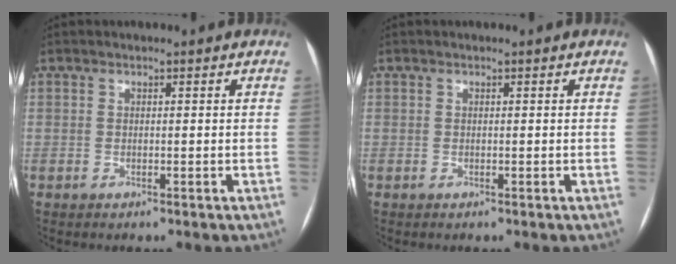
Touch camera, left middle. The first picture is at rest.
{"total": 0.0}